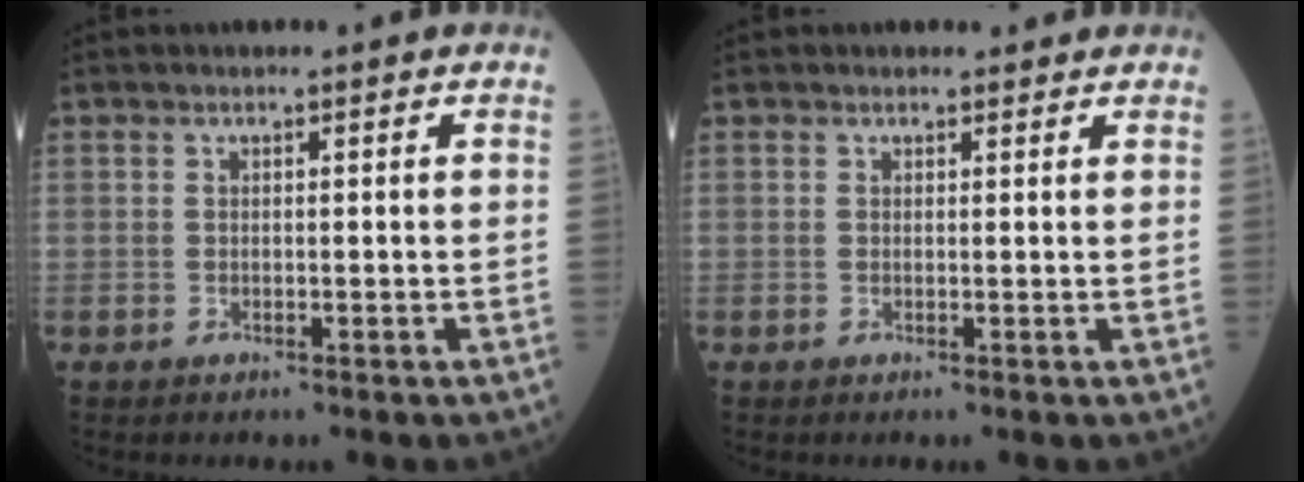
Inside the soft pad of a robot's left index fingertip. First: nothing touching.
{"total": 1.4, "force": [1.2, 0.7, 0.1], "torque": [-0.004, 0.004, 0.011]}